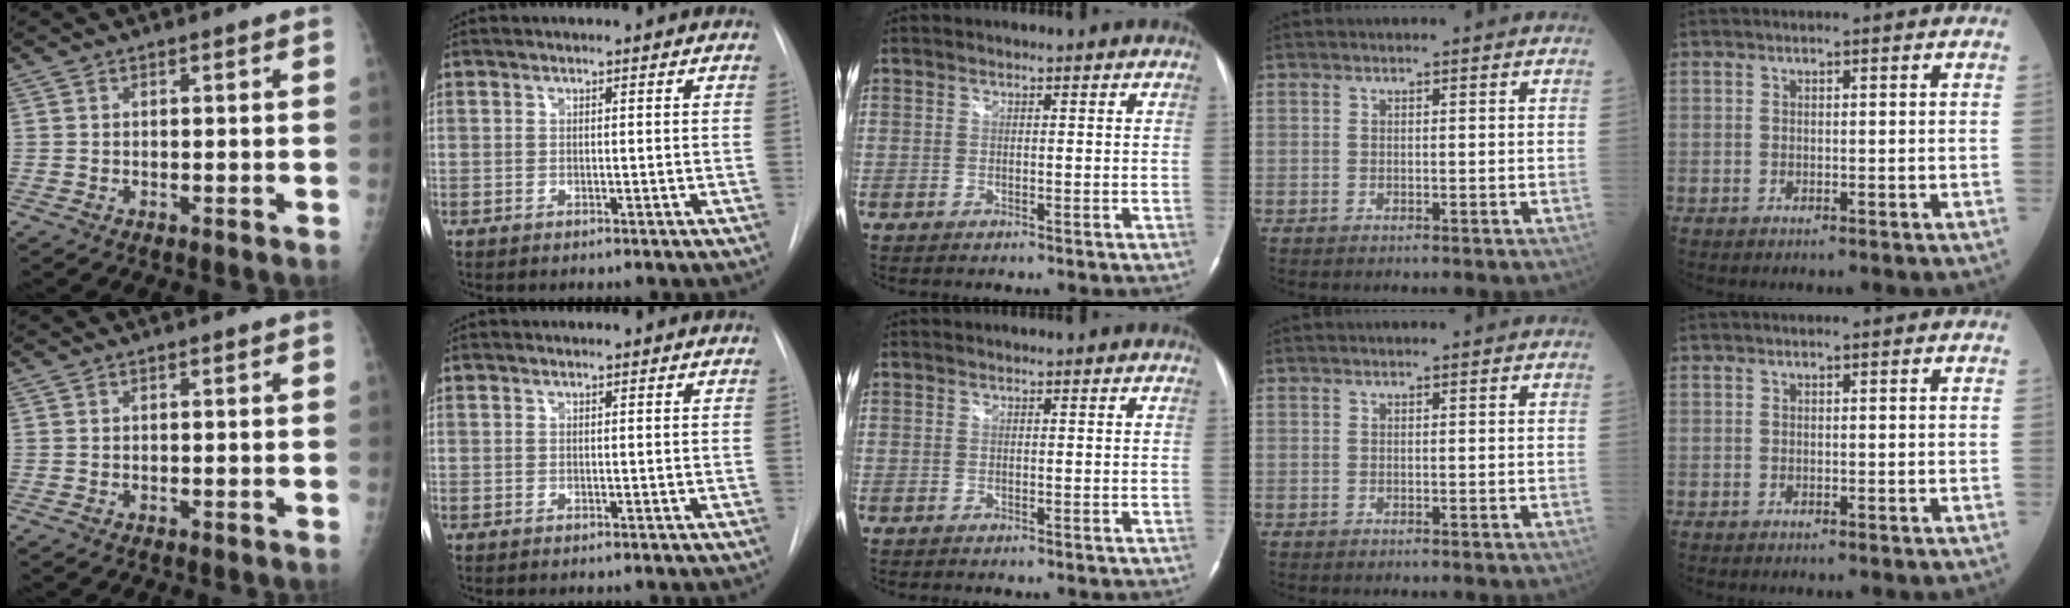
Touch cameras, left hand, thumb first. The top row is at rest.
{}